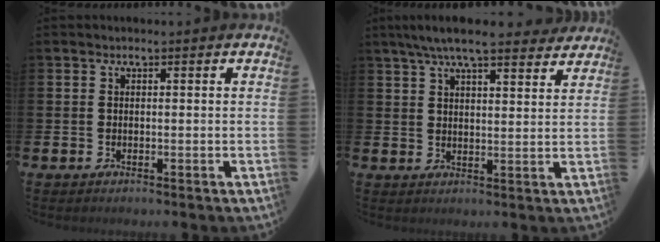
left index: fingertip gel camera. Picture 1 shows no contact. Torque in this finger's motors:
{"motor_torque": [1.16, -0.98, 0.97, 0.21]}